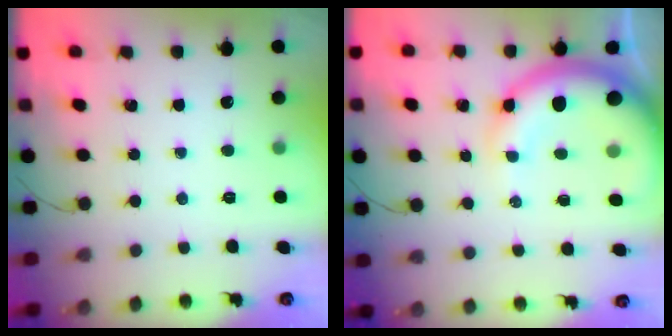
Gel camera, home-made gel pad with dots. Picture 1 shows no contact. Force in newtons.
{"total": 12.2, "press": 11.9, "slide": 2.7}